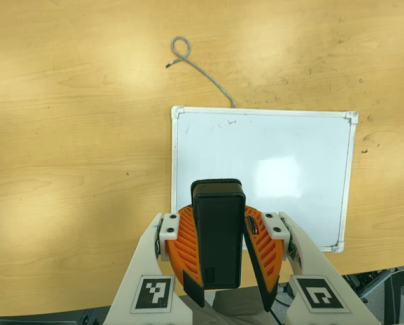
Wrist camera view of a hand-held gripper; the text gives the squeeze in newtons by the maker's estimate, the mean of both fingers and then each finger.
{"total": 10.4, "left": 10.2, "right": 10.6}